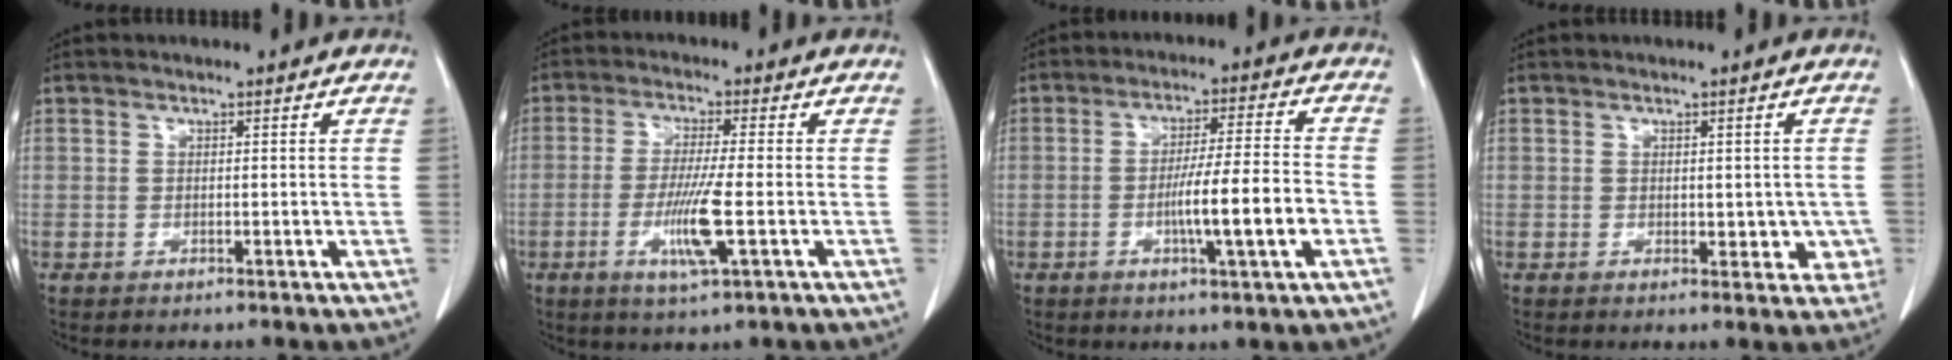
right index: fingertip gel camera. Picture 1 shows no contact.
{"total": 7.5, "force": [-2.1, -0.2, 7.2], "torque": [-0.140, -0.017, -0.041]}
{"total": 10.2, "force": [-2.9, -0.2, 9.8], "torque": [-0.163, 0.000, -0.049]}
{"total": 3.8, "force": [-0.3, 2.4, 3.0], "torque": [-0.016, 0.002, 0.003]}